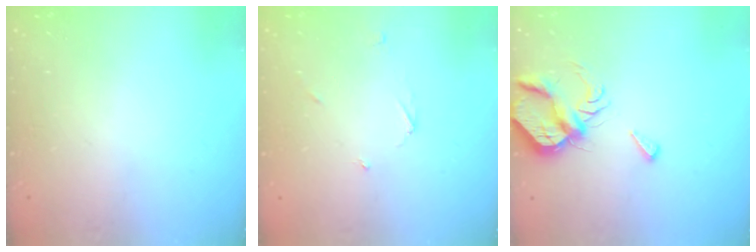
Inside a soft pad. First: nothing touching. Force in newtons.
{"total": 2.4, "press": 2.4, "slide": 0.2}
{"total": 7.1, "press": 7.1, "slide": 0.8}